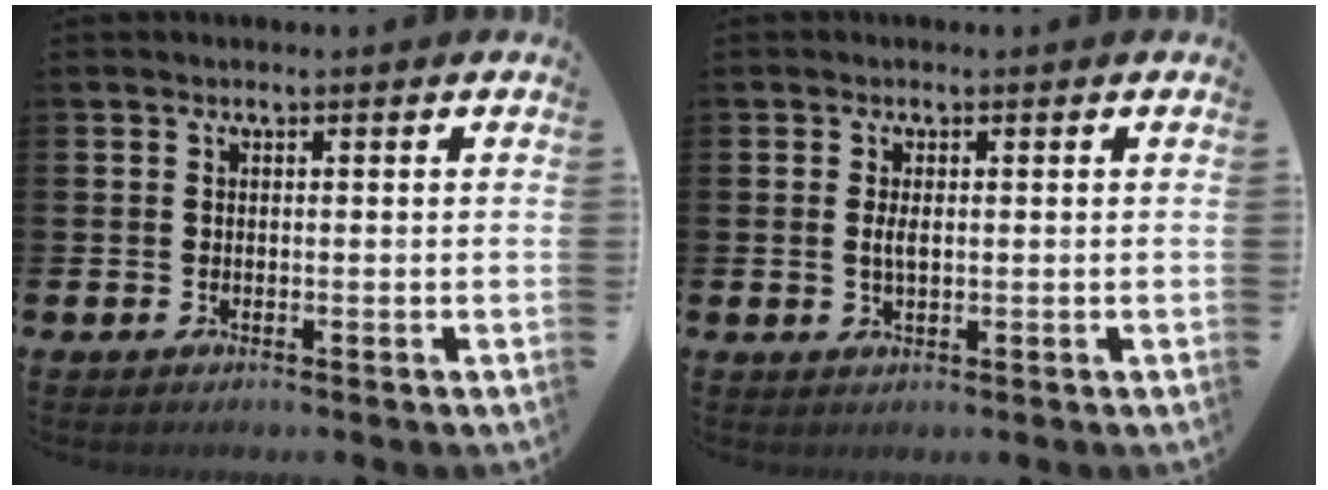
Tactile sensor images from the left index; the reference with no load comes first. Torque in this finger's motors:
{"motor_torque": [0.61, 0.10, 0.06, 0.09]}